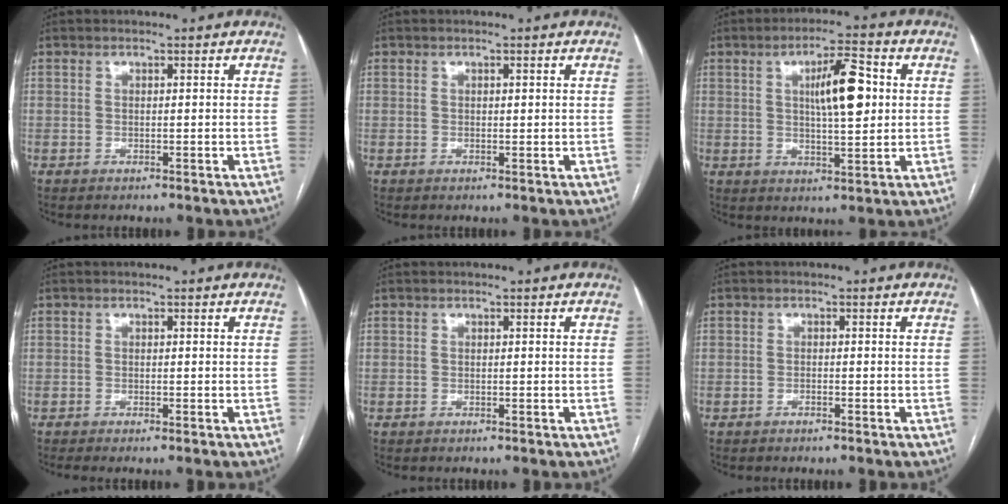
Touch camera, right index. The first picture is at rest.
{"total": 0.5, "force": [0.2, 0.2, 0.4], "torque": [-0.005, 0.000, 0.004]}
{"total": 9.0, "force": [1.9, 2.0, 8.6], "torque": [-0.143, 0.012, 0.032]}
{"total": 0.8, "force": [-0.6, -0.1, 0.5], "torque": [-0.011, -0.002, -0.011]}
{"total": 0.0}
{"total": 0.5, "force": [-0.5, 0.0, 0.3], "torque": [-0.007, 0.000, -0.008]}